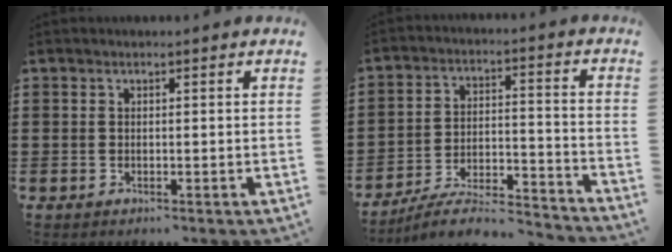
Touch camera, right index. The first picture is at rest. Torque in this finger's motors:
{"motor_torque": [0.58, 1.05, -1.01, -0.21]}